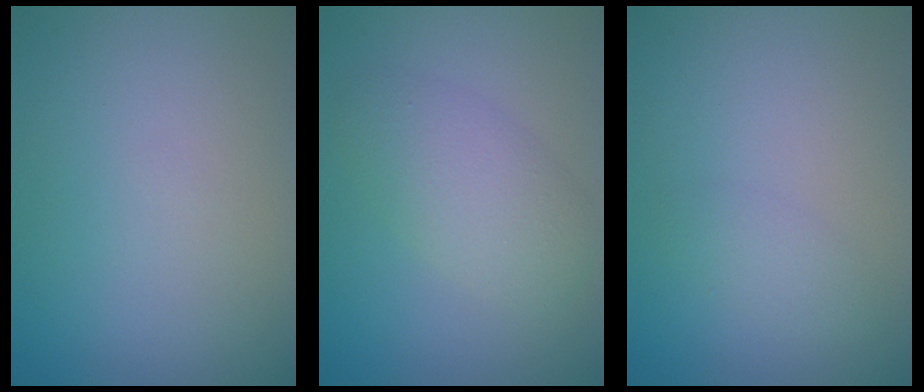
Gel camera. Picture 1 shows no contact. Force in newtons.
{"total": 4.1, "press": 4.1, "slide": 0.2}
{"total": 1.3, "press": 1.3, "slide": 0.1}